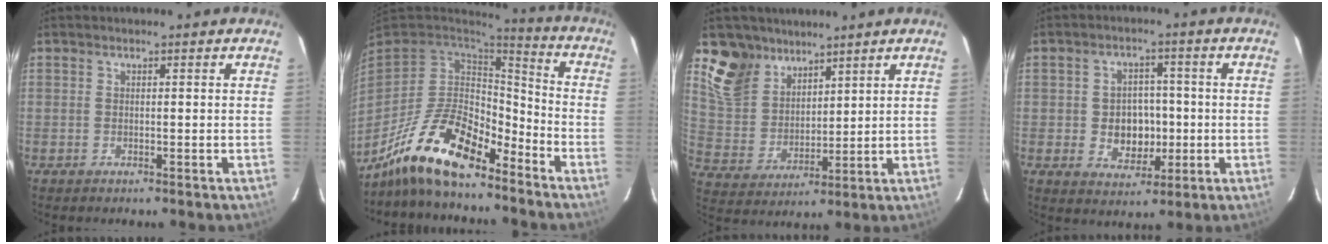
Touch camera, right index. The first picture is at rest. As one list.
[{"total": 16.7, "force": [-12.2, 5.5, 10.1], "torque": [-0.214, -0.008, -0.229]}, {"total": 11.1, "force": [8.0, 7.2, 2.6], "torque": [-0.065, 0.022, 0.168]}, {"total": 7.3, "force": [-1.1, 6.1, 3.9], "torque": [-0.082, 0.012, -0.005]}]